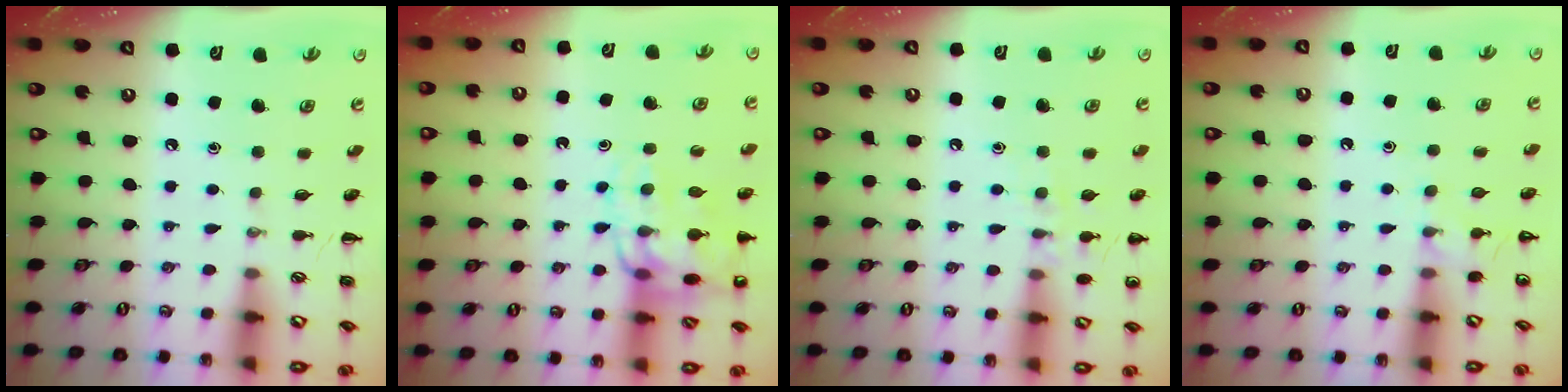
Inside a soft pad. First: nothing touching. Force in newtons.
{"total": 14.3, "press": 14.1, "slide": 2.4}
{"total": 7.5, "press": 7.4, "slide": 1.6}
{"total": 7.2, "press": 7.0, "slide": 1.6}